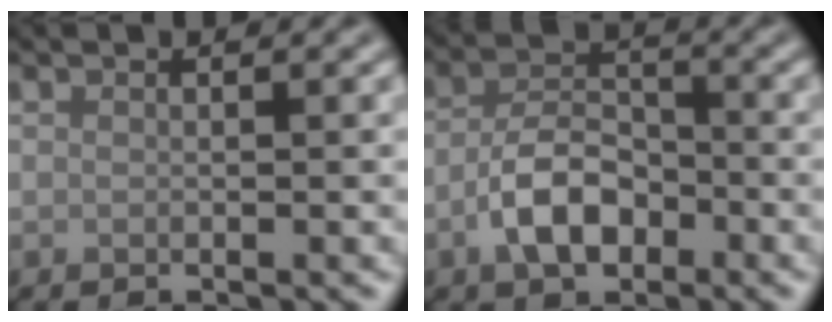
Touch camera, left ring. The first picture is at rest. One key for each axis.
{"total": 4.9, "fx": -2.0, "fy": 2.9, "fz": 3.4, "tx": -0.065, "ty": 0.005, "tz": -0.042}